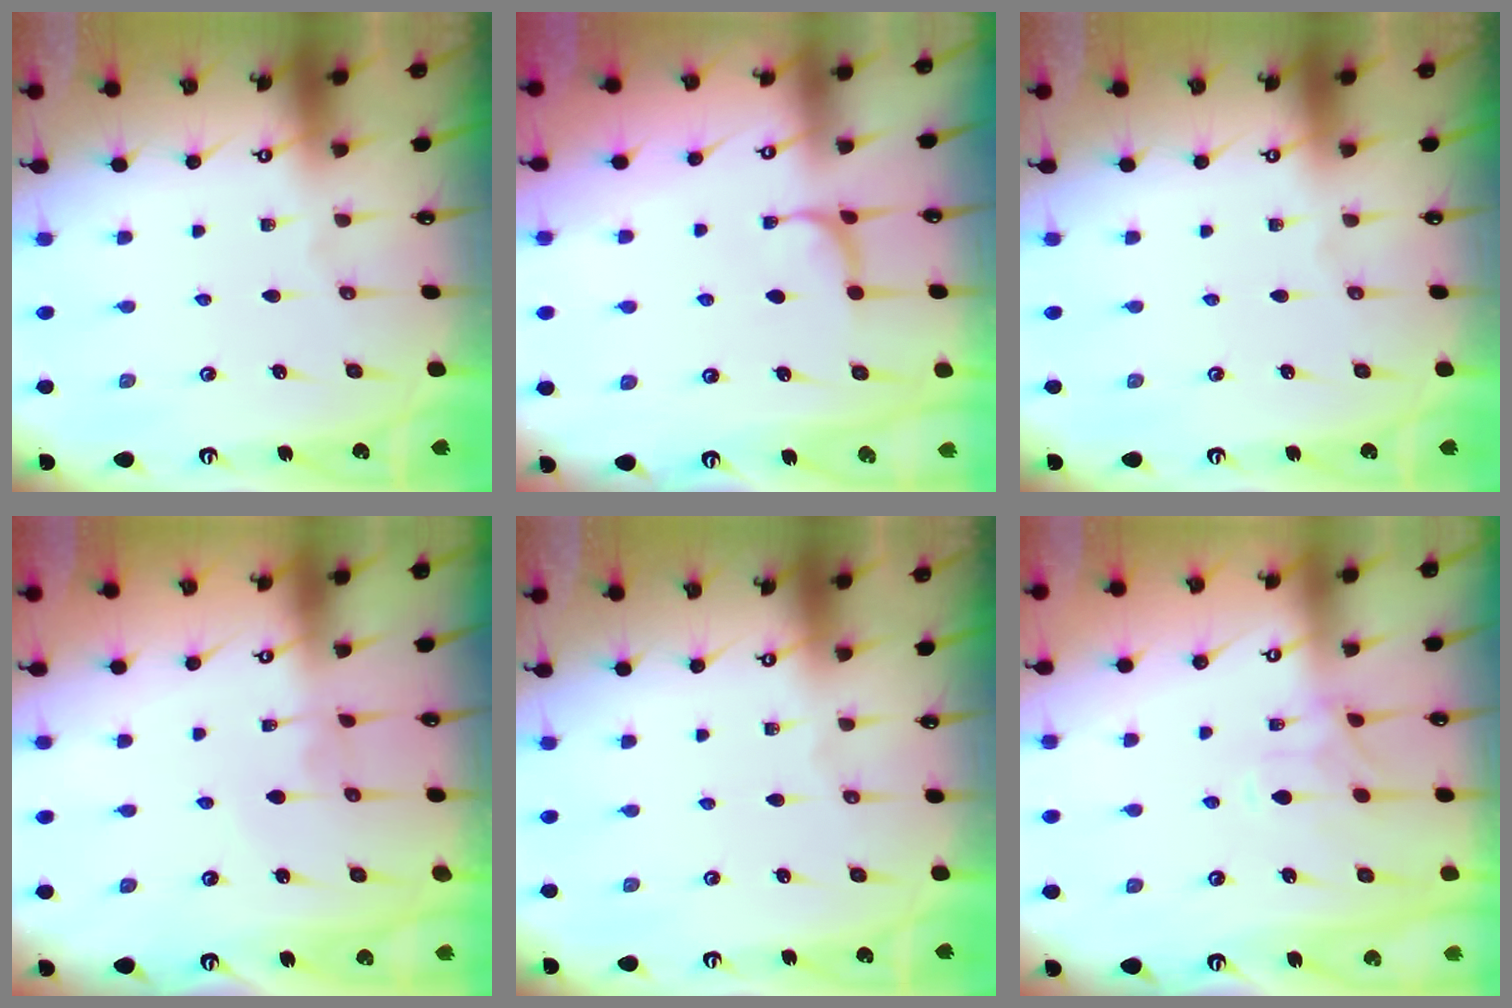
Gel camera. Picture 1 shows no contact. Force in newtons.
{"total": 1.0, "press": 0.9, "slide": 0.6}
{"total": 0.0}
{"total": 2.7, "press": 2.7, "slide": 0.1}
{"total": 0.0}
{"total": 1.0, "press": 0.5, "slide": 0.8}